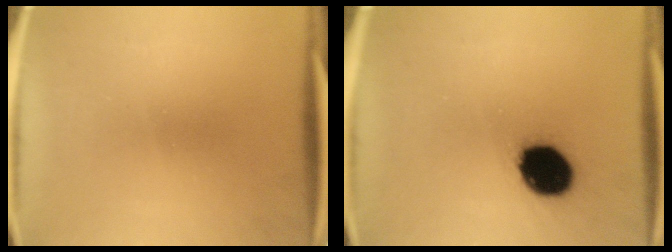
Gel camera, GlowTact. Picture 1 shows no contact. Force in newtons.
{"total": 14.4}